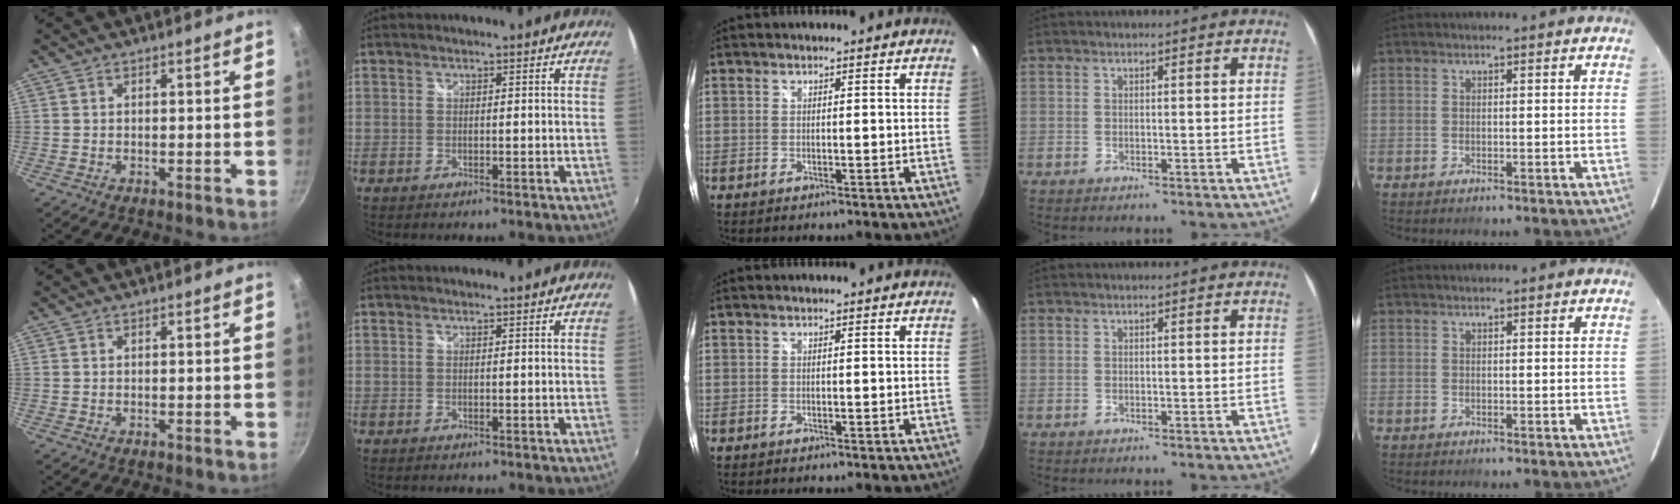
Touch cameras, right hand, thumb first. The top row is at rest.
{}